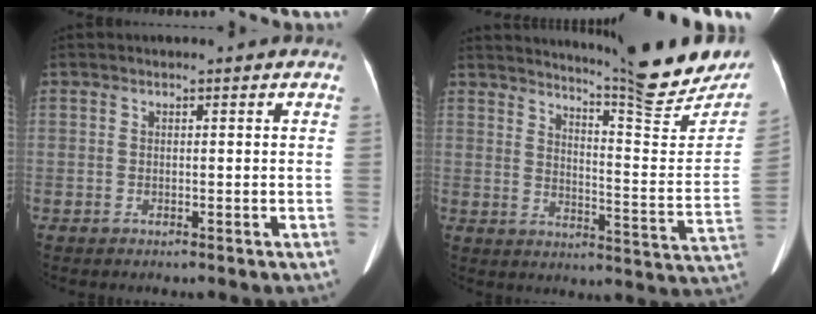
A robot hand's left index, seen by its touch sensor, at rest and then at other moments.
{"total": 19.1, "force": [17.5, 0.8, 7.6], "torque": [-0.110, -0.084, 0.216]}